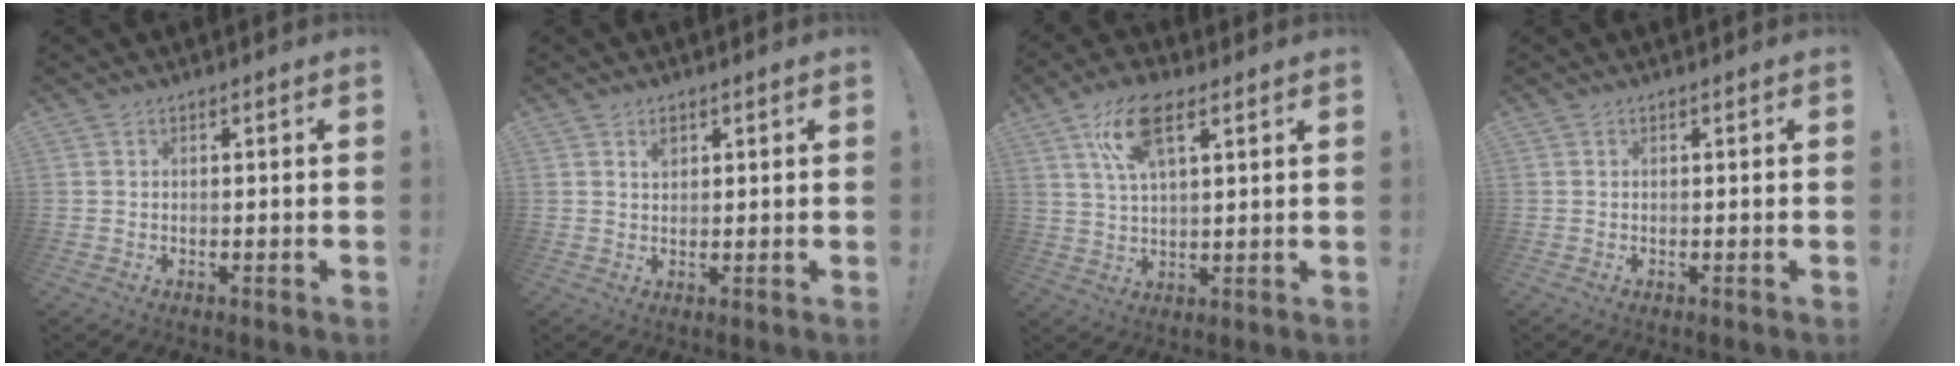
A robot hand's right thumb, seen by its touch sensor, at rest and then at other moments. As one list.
[{"total": 1.9, "force": [1.2, 1.3, 0.7], "torque": [0.008, -0.008, 0.018]}, {"total": 12.2, "force": [6.0, 5.2, 9.2], "torque": [-0.167, -0.001, 0.111]}, {"total": 0.0}]